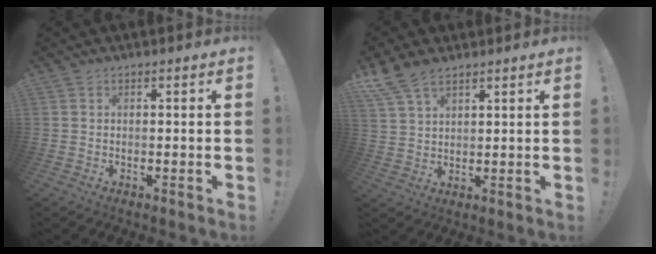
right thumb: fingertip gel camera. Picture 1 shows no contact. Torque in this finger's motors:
{"motor_torque": [0.11, 0.15, 0.48, 0.26, 0.02]}